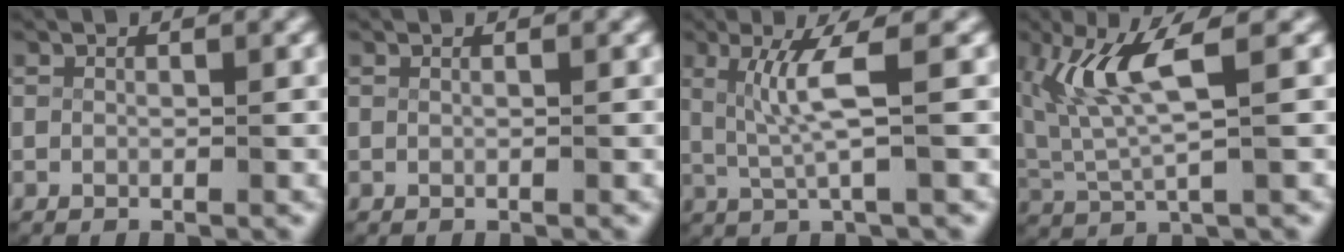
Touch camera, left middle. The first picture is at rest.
{"total": 0.0}
{"total": 3.6, "force": [0.5, 0.0, 3.5], "torque": [-0.075, -0.003, 0.015]}
{"total": 5.7, "force": [1.9, 2.1, 5.0], "torque": [-0.124, -0.006, 0.040]}